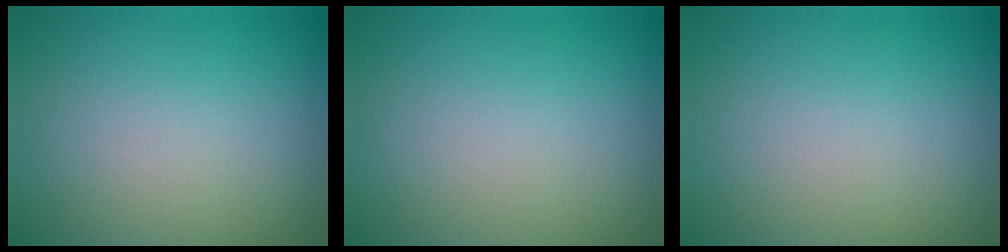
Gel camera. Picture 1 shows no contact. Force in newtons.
{"total": 0.0}
{"total": 0.0}